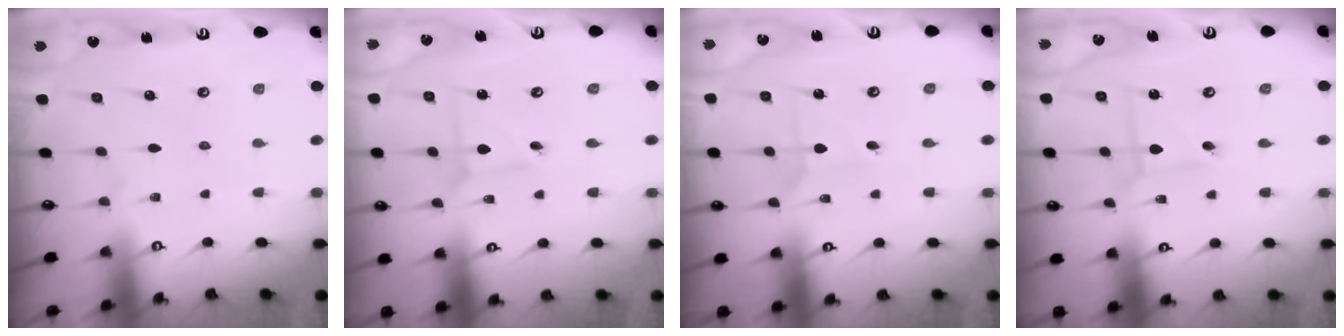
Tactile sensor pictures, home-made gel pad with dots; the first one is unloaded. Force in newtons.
{"total": 2.4, "press": 2.4, "slide": 0.3}
{"total": 2.9, "press": 2.9, "slide": 0.3}
{"total": 1.8, "press": 1.8, "slide": 0.2}